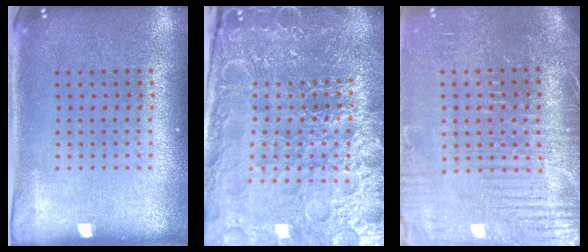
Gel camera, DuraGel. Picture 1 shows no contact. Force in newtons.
{"total": 6.1, "press": 5.4, "slide": 2.8}
{"total": 4.2, "press": 3.9, "slide": 1.5}